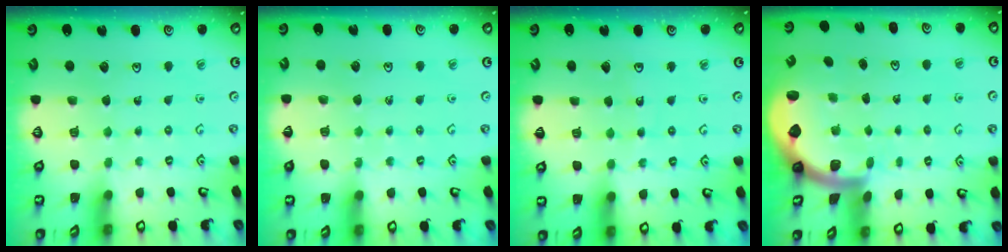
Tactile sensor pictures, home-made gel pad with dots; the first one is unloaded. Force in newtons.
{"total": 5.4, "press": 5.3, "slide": 1.3}
{"total": 2.7, "press": 2.7, "slide": 0.3}
{"total": 1.9, "press": 1.8, "slide": 0.5}